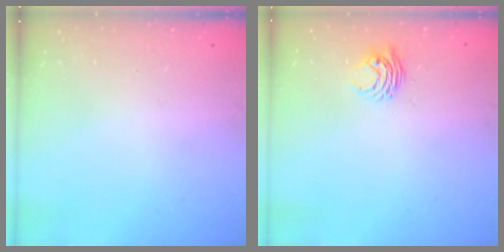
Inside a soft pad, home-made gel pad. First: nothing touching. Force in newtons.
{"total": 4.9, "press": 4.8, "slide": 0.4}